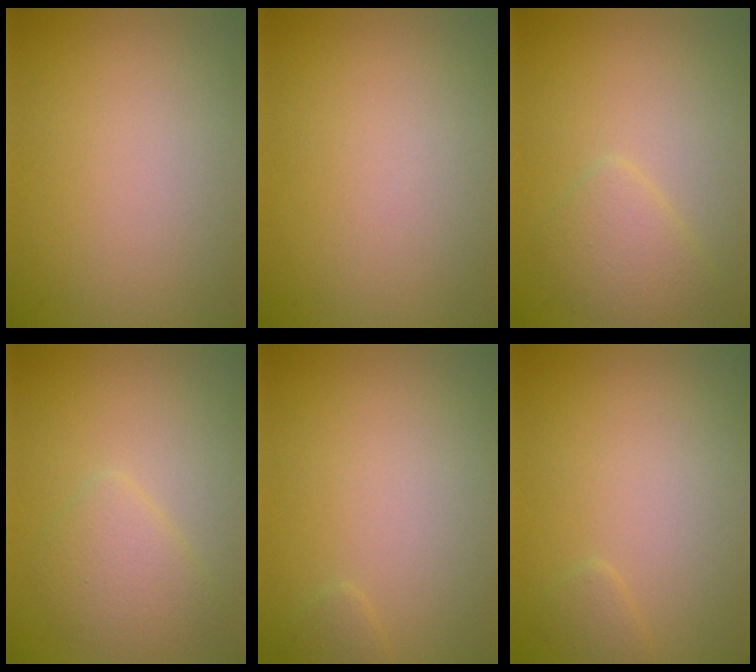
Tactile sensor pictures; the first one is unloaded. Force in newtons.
{"total": 0.0}
{"total": 2.5, "press": 2.5, "slide": 0.1}
{"total": 2.9, "press": 2.9, "slide": 0.0}
{"total": 0.7, "press": 0.7, "slide": 0.0}
{"total": 0.8, "press": 0.8, "slide": 0.1}